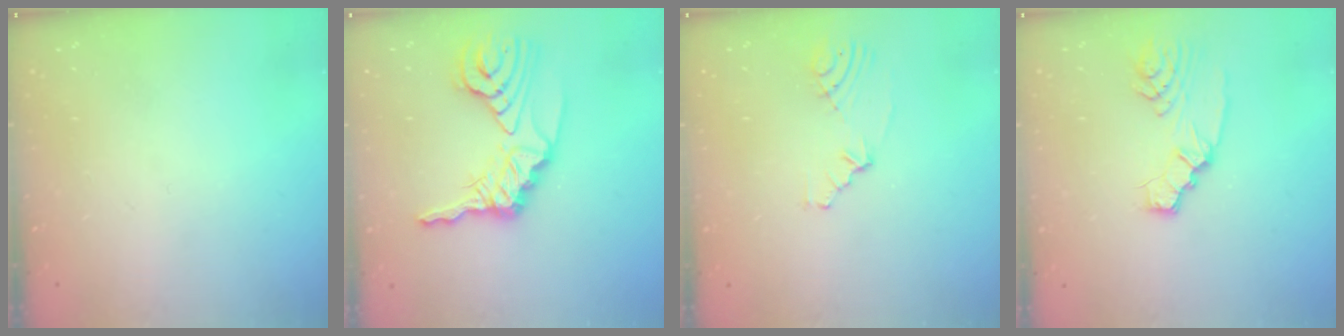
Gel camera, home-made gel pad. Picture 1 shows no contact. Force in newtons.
{"total": 15.1, "press": 15.0, "slide": 2.0}
{"total": 5.1, "press": 2.3, "slide": 4.6}
{"total": 5.1, "press": 5.1, "slide": 0.1}